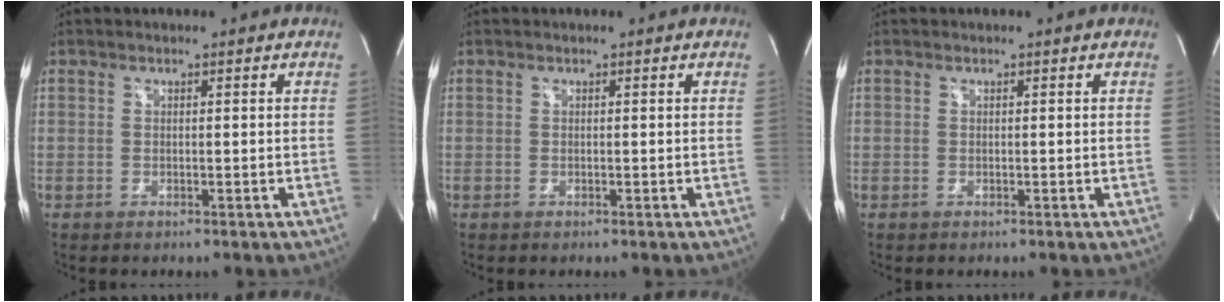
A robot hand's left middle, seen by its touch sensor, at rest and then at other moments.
{"total": 0.0}
{"total": 0.0}